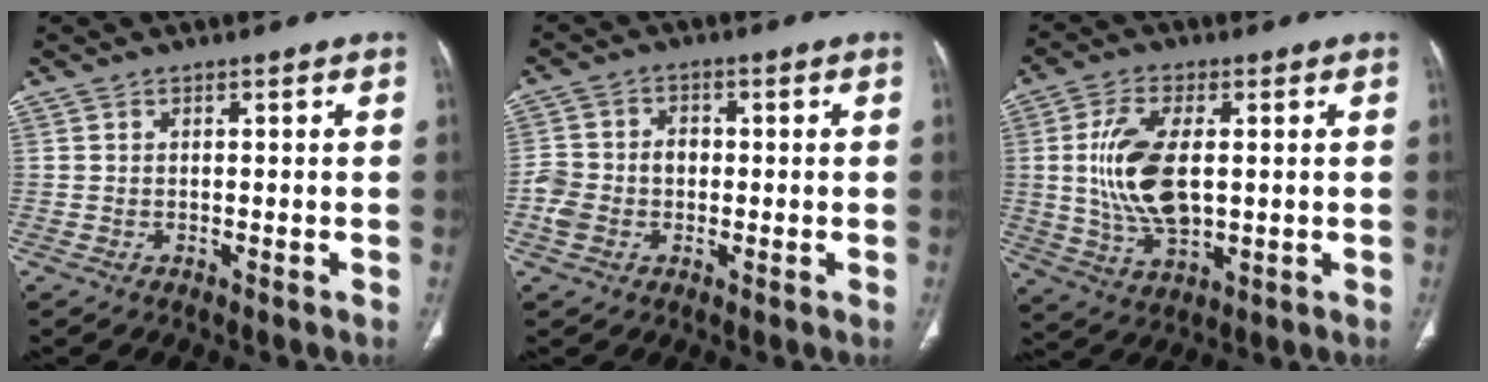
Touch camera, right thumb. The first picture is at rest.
{"total": 6.2, "force": [-1.2, 5.0, 3.5], "torque": [-0.064, 0.020, -0.025]}
{"total": 13.1, "force": [1.1, 6.8, 11.2], "torque": [-0.222, -0.007, 0.028]}